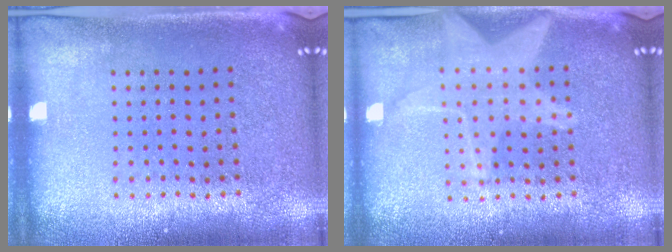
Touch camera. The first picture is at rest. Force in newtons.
{"total": 1.6, "press": 1.6, "slide": 0.2}